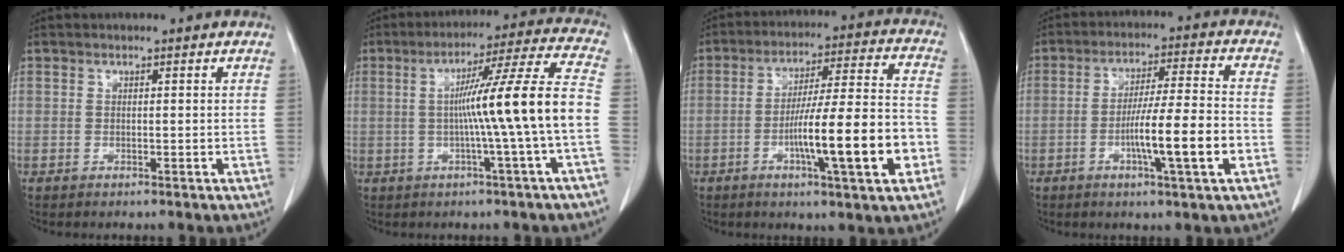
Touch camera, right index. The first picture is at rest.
{"total": 13.3, "force": [-1.7, -2.2, 13.0], "torque": [-0.196, 0.013, -0.026]}
{"total": 15.7, "force": [-4.9, 0.9, 14.9], "torque": [-0.244, 0.004, -0.077]}
{"total": 11.0, "force": [-3.5, -0.1, 10.5], "torque": [-0.176, -0.002, -0.060]}